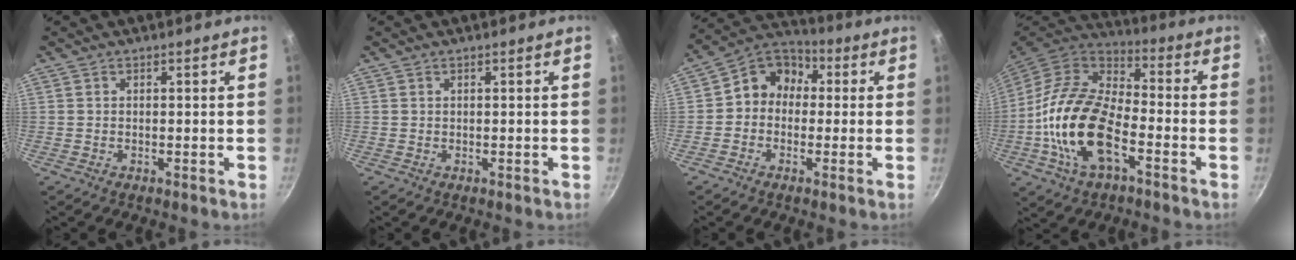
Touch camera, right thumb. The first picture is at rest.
{"total": 0.0}
{"total": 8.9, "force": [0.2, 7.6, 4.7], "torque": [-0.040, 0.032, -0.026]}
{"total": 19.5, "force": [-5.5, 10.2, 15.6], "torque": [-0.283, 0.030, -0.118]}